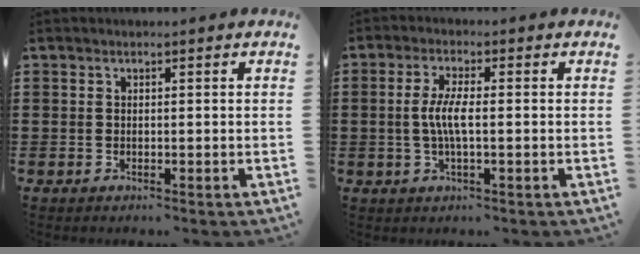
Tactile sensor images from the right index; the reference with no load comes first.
{"total": 4.5, "force": [-0.4, 0.9, 4.4], "torque": [-0.092, -0.004, -0.014]}